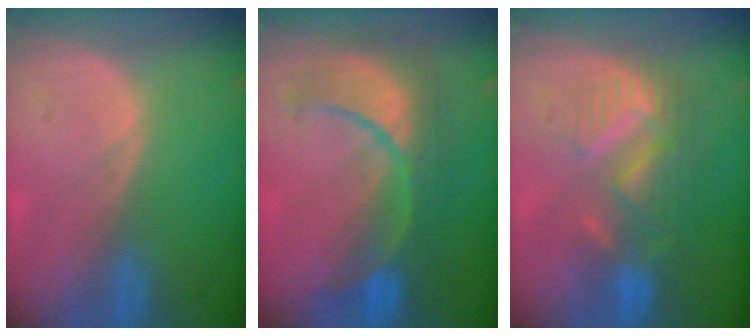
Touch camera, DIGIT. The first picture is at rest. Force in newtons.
{"total": 8.9, "press": 8.9, "slide": 0.6}
{"total": 8.8, "press": 7.8, "slide": 4.1}